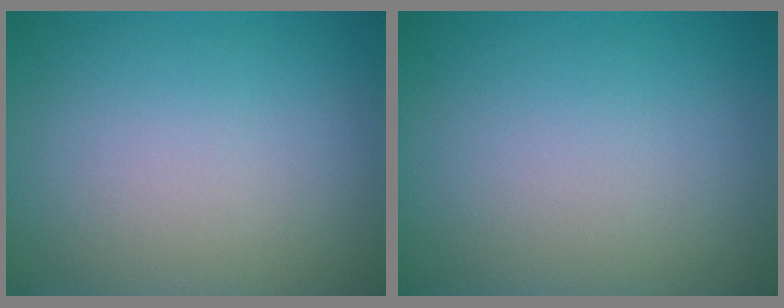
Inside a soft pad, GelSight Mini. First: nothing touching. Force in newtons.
{"total": 0.0}